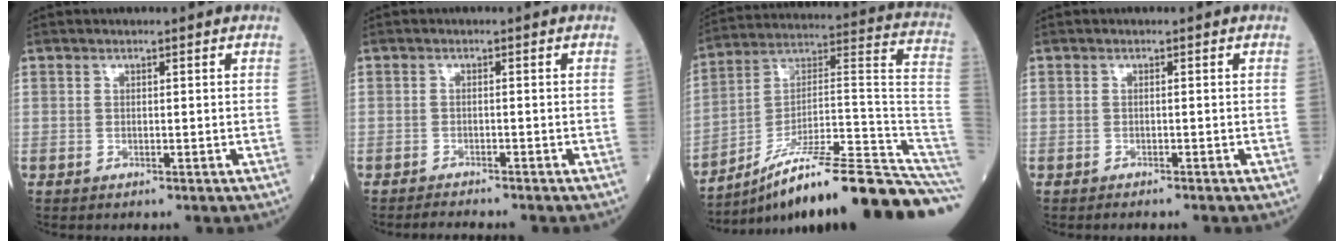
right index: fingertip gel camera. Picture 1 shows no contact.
{"total": 3.0, "force": [-2.9, -0.2, 0.8], "torque": [-0.012, -0.010, -0.043]}
{"total": 24.5, "force": [-18.6, 0.6, 15.9], "torque": [-0.140, 0.047, -0.290]}
{"total": 2.5, "force": [-2.3, 0.1, 1.0], "torque": [-0.014, -0.002, -0.028]}